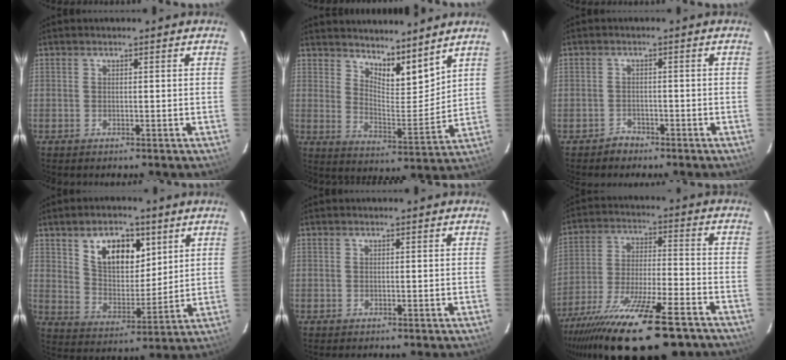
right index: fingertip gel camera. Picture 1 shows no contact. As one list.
[{"total": 9.8, "force": [8.3, 2.6, 4.5], "torque": [-0.063, -0.017, 0.138]}, {"total": 2.4, "force": [-1.7, 1.7, -0.4], "torque": [0.005, 0.013, -0.027]}, {"total": 11.9, "force": [5.9, 7.2, 7.5], "torque": [-0.123, 0.008, 0.111]}, {"total": 0.0}, {"total": 24.6, "force": [-18.8, 5.6, 14.9], "torque": [-0.286, -0.065, -0.299]}]